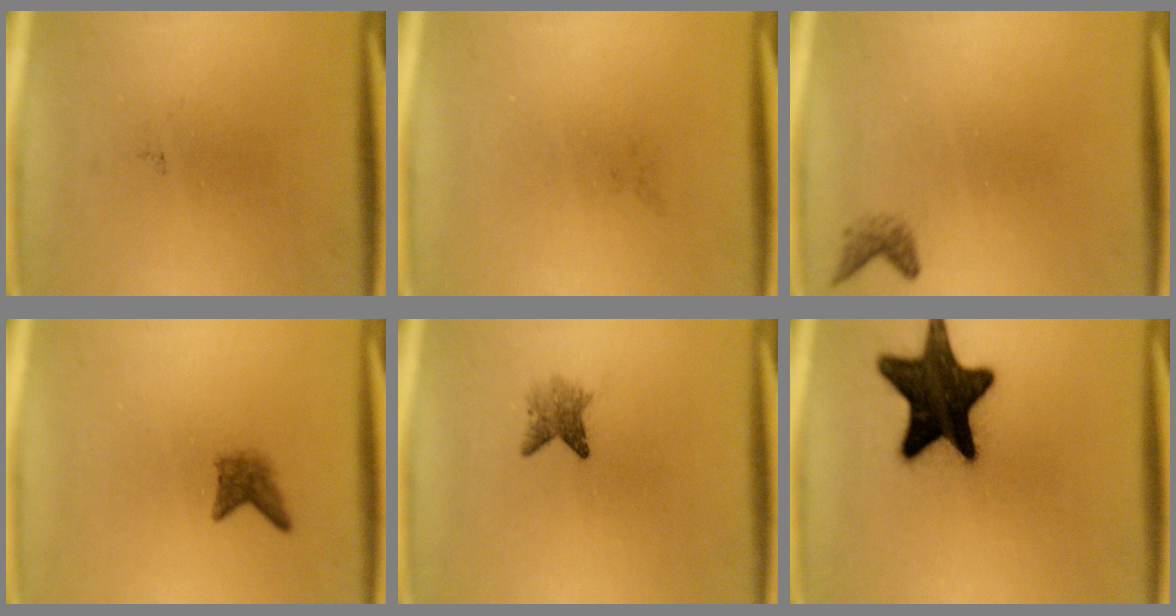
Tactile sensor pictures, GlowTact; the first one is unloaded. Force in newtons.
{"total": 0.0}
{"total": 1.3}
{"total": 2.1}
{"total": 2.5}
{"total": 17.6}